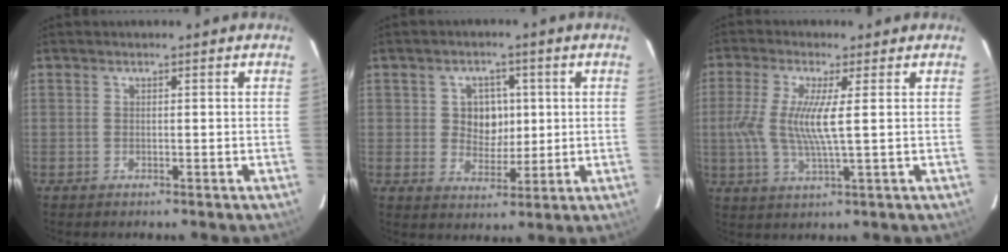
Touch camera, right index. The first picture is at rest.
{"total": 6.0, "force": [0.8, 5.2, 2.7], "torque": [-0.047, 0.011, 0.020]}
{"total": 8.3, "force": [0.5, 0.5, 8.3], "torque": [-0.170, -0.007, 0.009]}